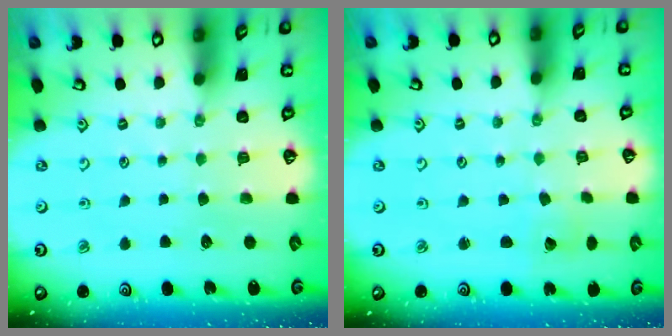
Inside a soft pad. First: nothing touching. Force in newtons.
{"total": 1.6, "press": 1.6, "slide": 0.2}